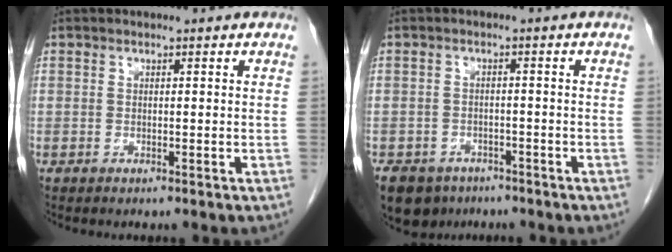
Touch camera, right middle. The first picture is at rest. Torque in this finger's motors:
{"motor_torque": [0.32, -0.18, 0.02, 0.01]}